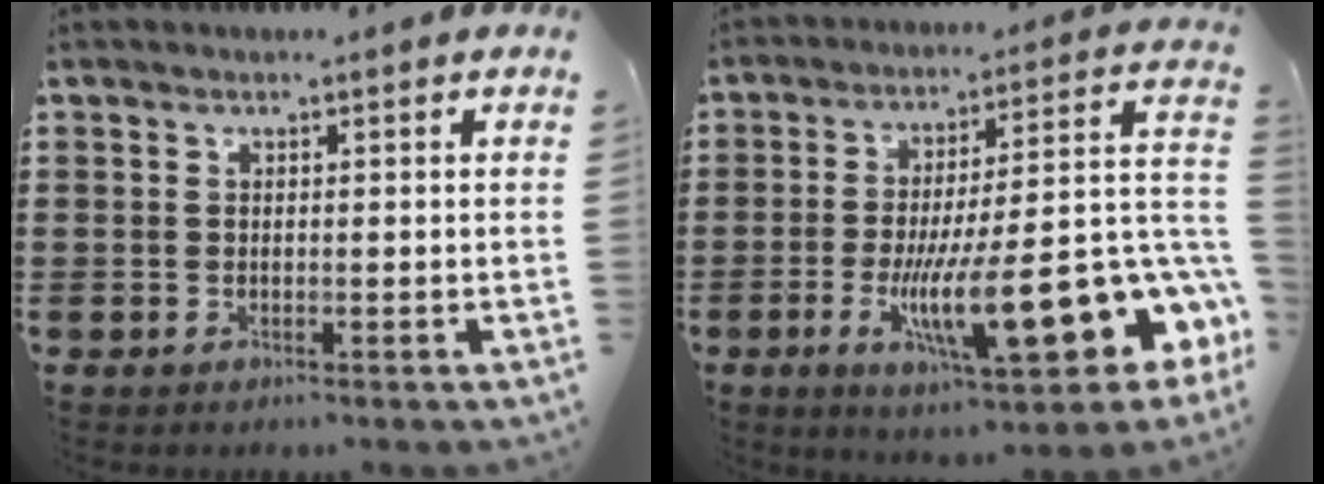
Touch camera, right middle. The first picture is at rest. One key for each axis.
{"total": 17.6, "fx": -5.0, "fy": 4.8, "fz": 16.2, "tx": -0.262, "ty": -0.025, "tz": -0.072}